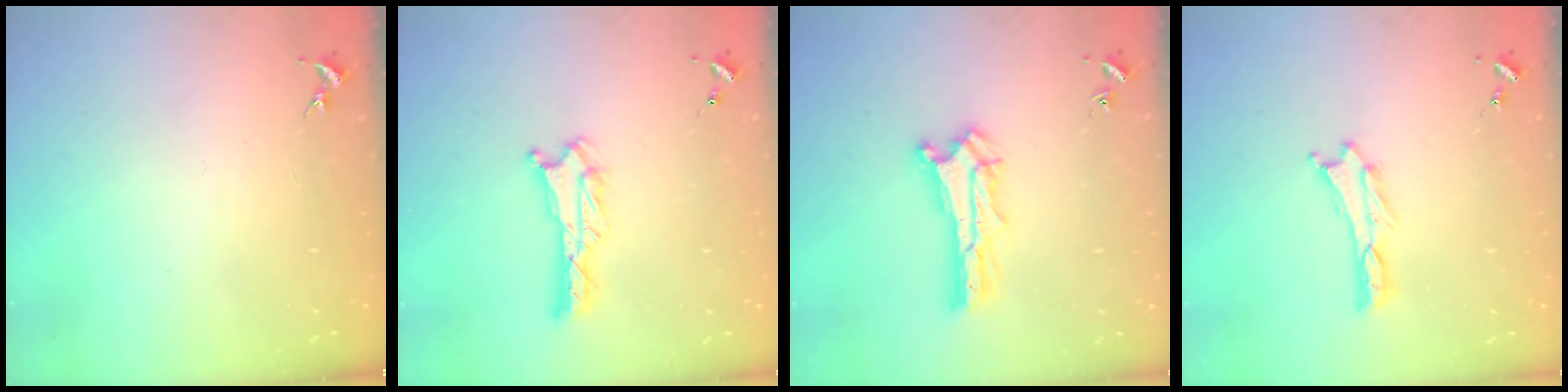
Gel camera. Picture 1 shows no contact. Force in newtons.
{"total": 1.4, "press": 1.4, "slide": 0.1}
{"total": 1.4, "press": 1.4, "slide": 0.2}
{"total": 0.0}